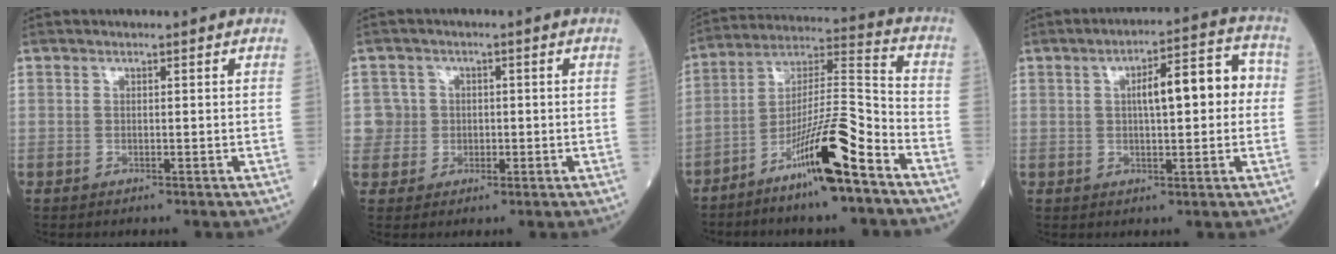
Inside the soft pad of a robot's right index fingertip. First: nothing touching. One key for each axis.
{"total": 3.7, "fx": 0.1, "fy": 3.7, "fz": -0.4, "tx": 0.024, "ty": 0.010, "tz": 0.001}
{"total": 14.7, "fx": -8.9, "fy": 0.9, "fz": 11.7, "tx": -0.216, "ty": -0.002, "tz": -0.158}
{"total": 9.2, "fx": 1.0, "fy": 2.5, "fz": 8.8, "tx": -0.126, "ty": 0.037, "tz": 0.015}